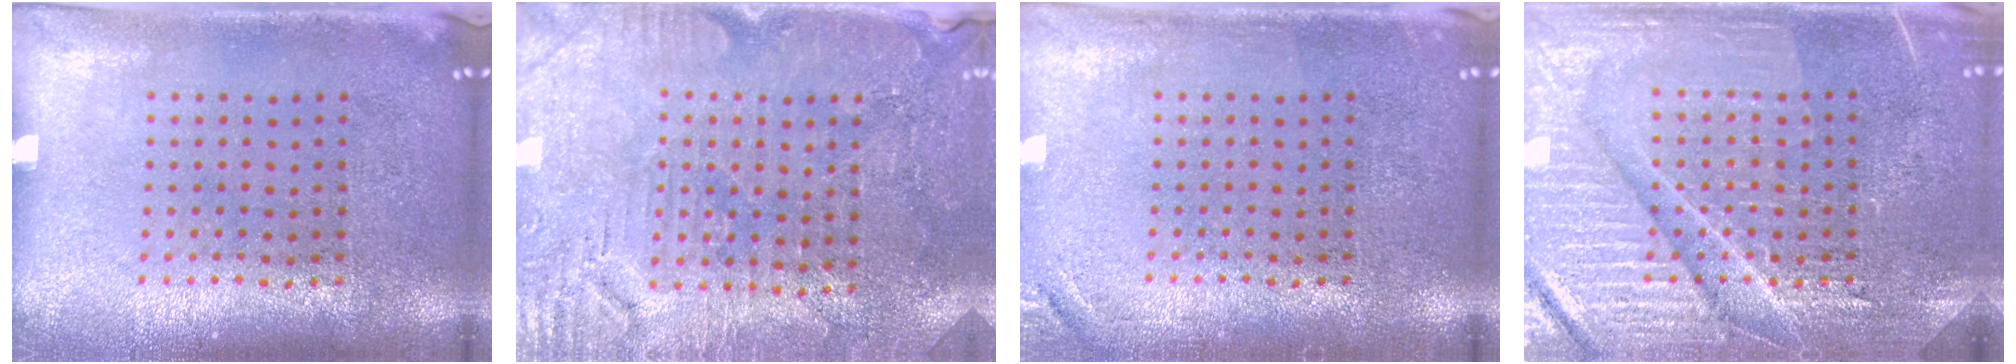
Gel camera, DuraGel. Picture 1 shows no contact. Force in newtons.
{"total": 3.1, "press": 3.1, "slide": 0.6}
{"total": 1.3, "press": 1.3, "slide": 0.3}
{"total": 4.5, "press": 4.5, "slide": 0.6}